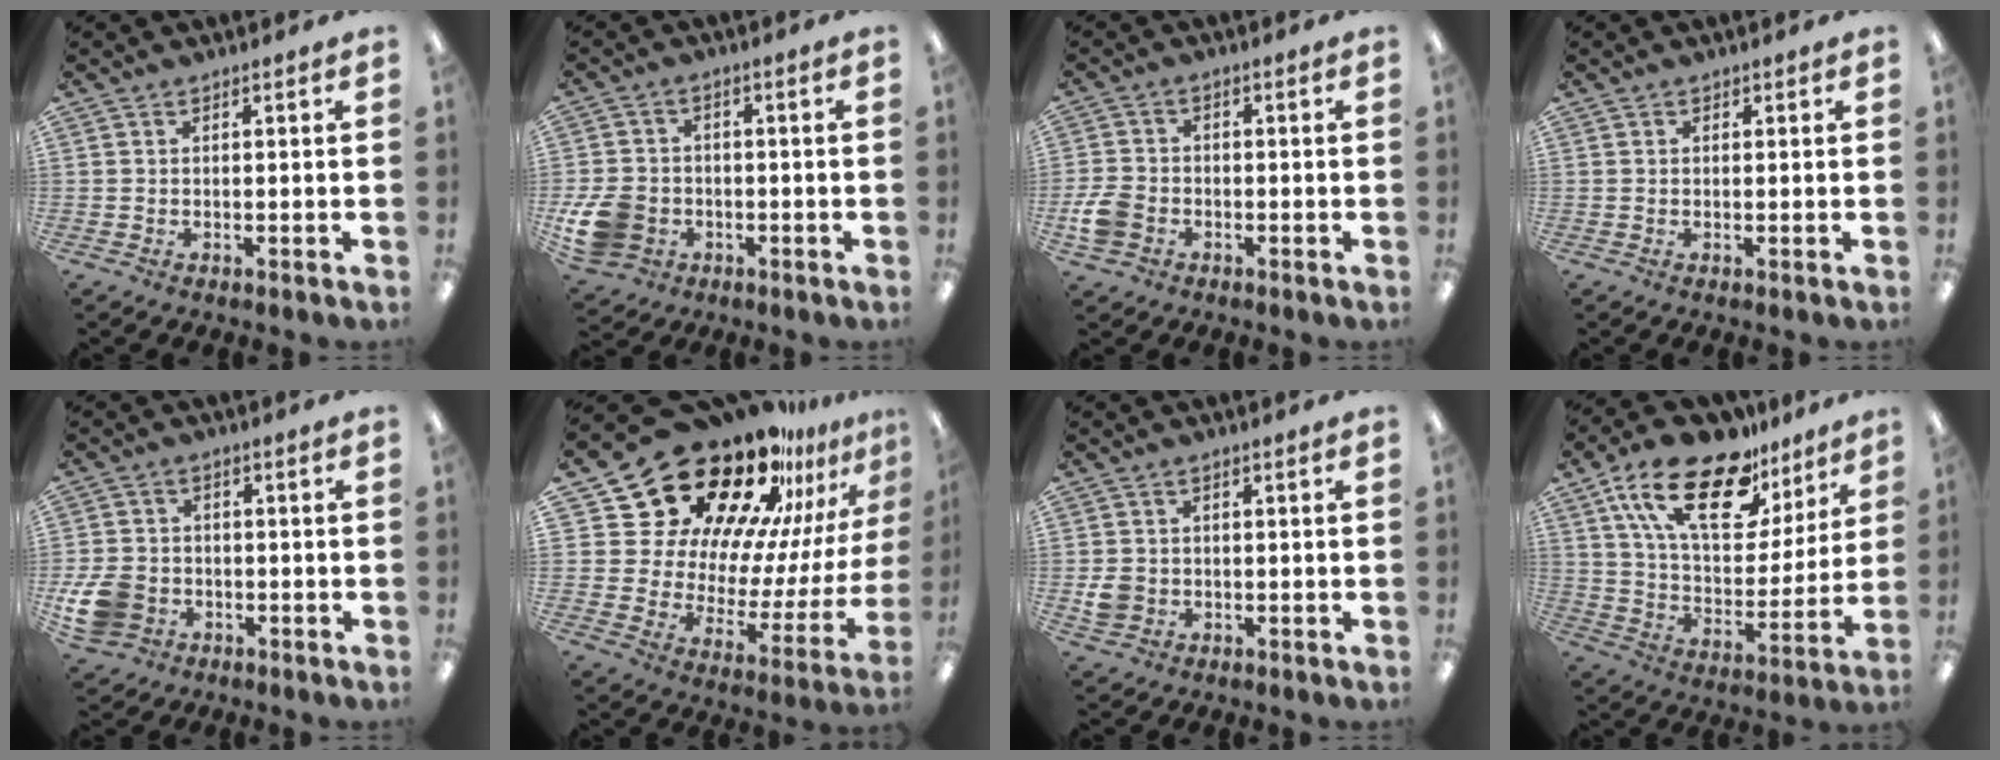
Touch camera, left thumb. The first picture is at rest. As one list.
[{"total": 10.1, "force": [-3.5, 7.9, 5.2], "torque": [-0.117, 0.024, -0.062]}, {"total": 6.0, "force": [-2.2, 4.5, 3.3], "torque": [-0.068, 0.014, -0.040]}, {"total": 0.5, "force": [0.3, 0.4, 0.0], "torque": [0.000, 0.003, 0.005]}, {"total": 8.8, "force": [-3.2, 6.9, 4.3], "torque": [-0.097, 0.021, -0.058]}, {"total": 27.5, "force": [21.3, 13.3, 11.2], "torque": [-0.160, -0.177, 0.391]}, {"total": 4.1, "force": [-0.6, 3.7, 1.7], "torque": [-0.013, 0.001, -0.011]}, {"total": 23.0, "force": [14.4, 10.5, 14.6], "torque": [-0.256, -0.068, 0.252]}]